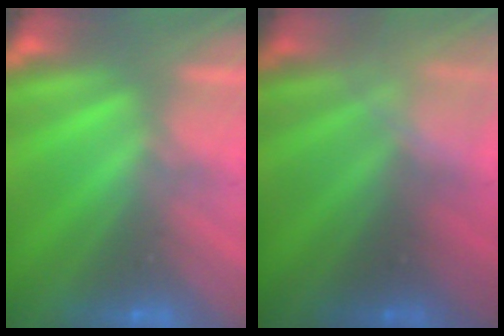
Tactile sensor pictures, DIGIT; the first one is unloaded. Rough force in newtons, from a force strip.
{"total": 2.6}